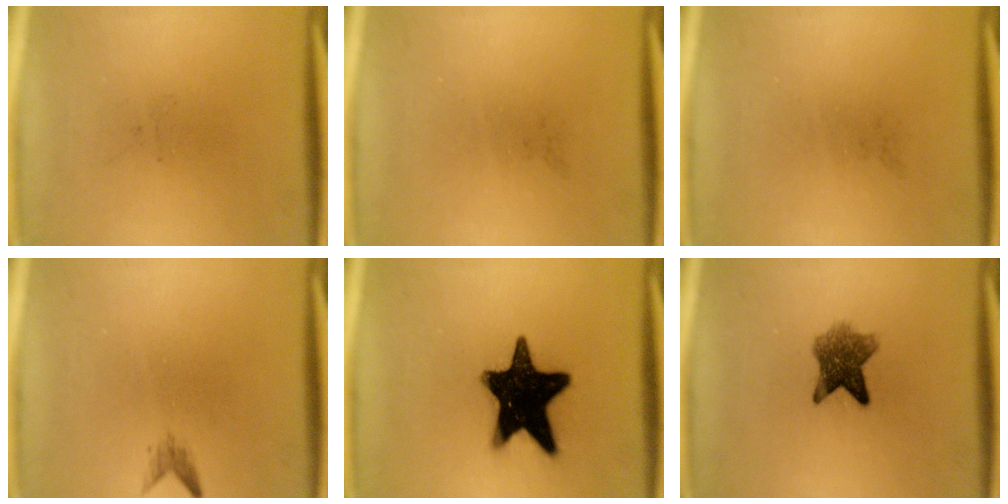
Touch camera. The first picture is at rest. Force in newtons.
{"total": 0.0}
{"total": 0.0}
{"total": 1.1}
{"total": 19.4}
{"total": 6.0}